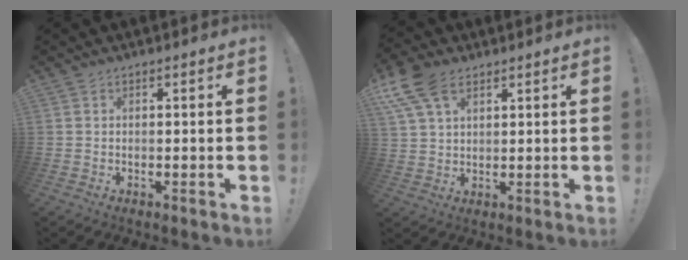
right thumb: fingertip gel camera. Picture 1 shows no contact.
{"total": 10.8, "force": [5.7, 6.3, 6.7], "torque": [-0.138, -0.014, 0.109]}